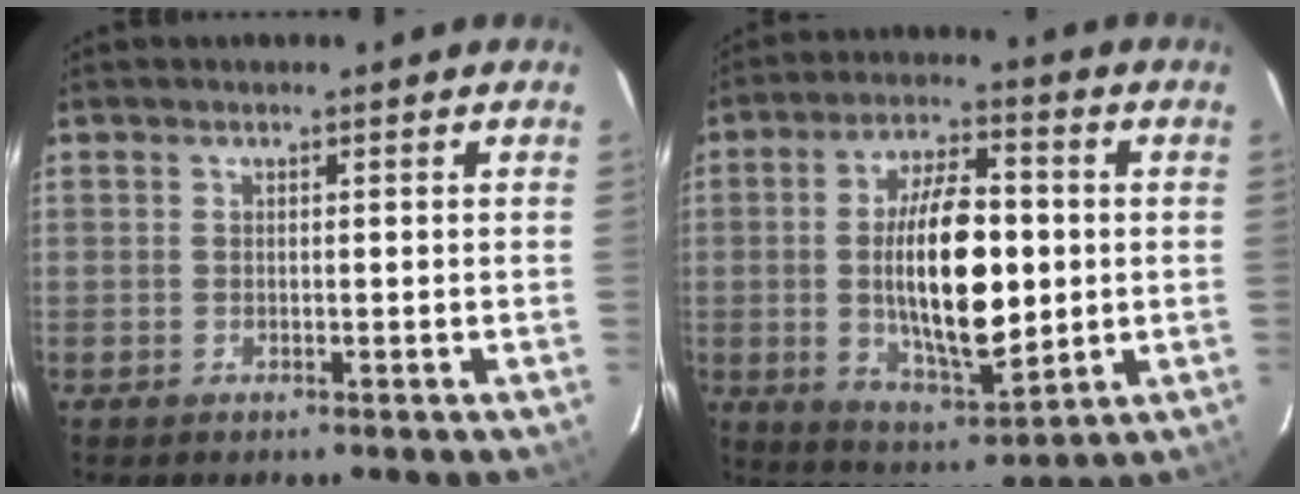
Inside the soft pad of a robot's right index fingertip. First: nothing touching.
{"total": 17.2, "force": [-0.2, 6.8, 15.8], "torque": [-0.283, -0.004, 0.005]}